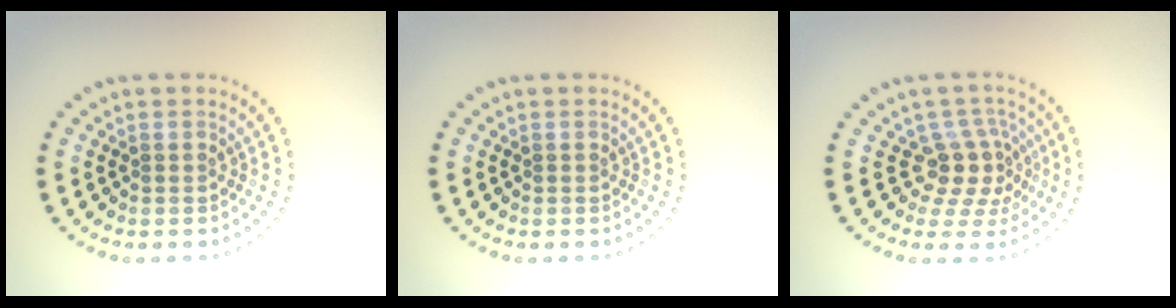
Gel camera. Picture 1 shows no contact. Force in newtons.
{"total": 0.0}
{"total": 3.6, "press": 2.6, "slide": 2.5}